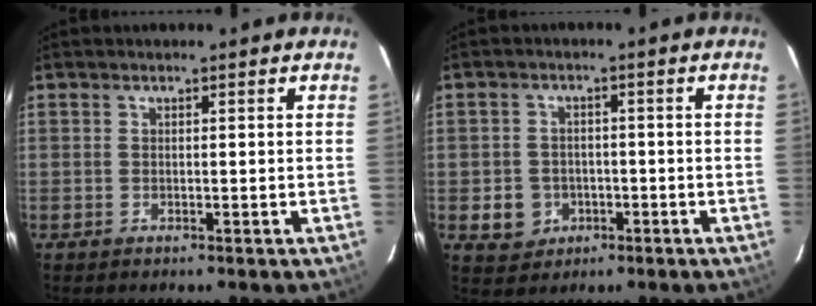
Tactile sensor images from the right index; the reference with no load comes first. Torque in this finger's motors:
{"motor_torque": [-0.01, 0.03, -0.48, -0.21]}